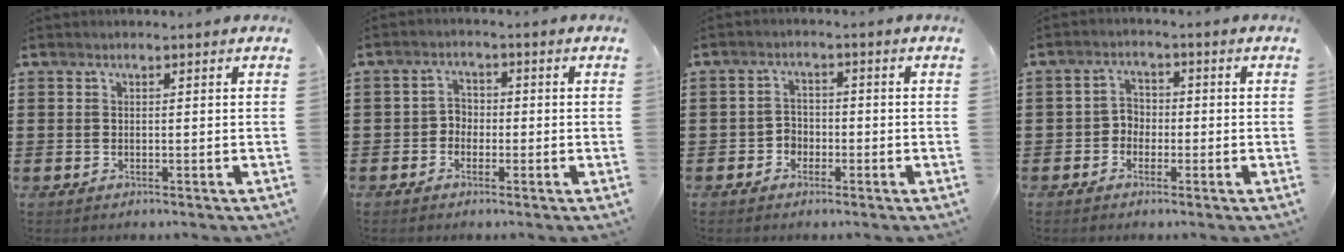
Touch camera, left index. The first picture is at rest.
{"total": 2.5, "force": [-1.3, 2.0, 0.7], "torque": [-0.022, 0.008, -0.031]}
{"total": 2.5, "force": [-1.7, 1.8, 0.4], "torque": [-0.016, 0.005, -0.038]}
{"total": 2.9, "force": [-1.5, 2.3, 0.8], "torque": [-0.025, 0.010, -0.036]}